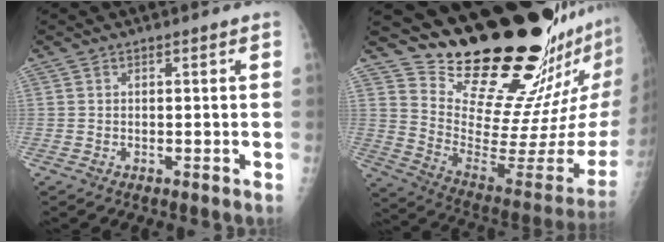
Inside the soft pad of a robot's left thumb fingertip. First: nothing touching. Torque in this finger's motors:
{"motor_torque": [1.42, 1.42, 1.40, -1.37, 0.08]}